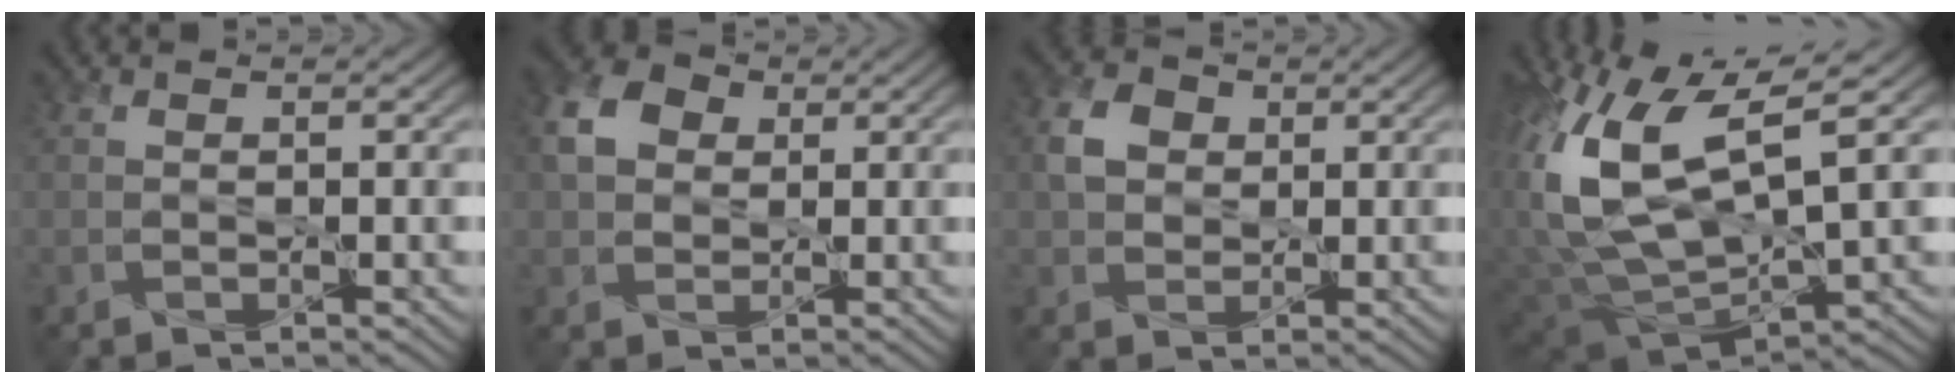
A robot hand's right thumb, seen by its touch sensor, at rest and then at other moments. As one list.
[{"total": 5.7, "force": [1.6, 4.4, 3.3], "torque": [-0.085, 0.011, 0.022]}, {"total": 4.2, "force": [0.9, 3.5, 2.2], "torque": [-0.053, 0.008, 0.014]}, {"total": 16.7, "force": [3.5, 6.4, 15.0], "torque": [-0.326, -0.002, 0.085]}]